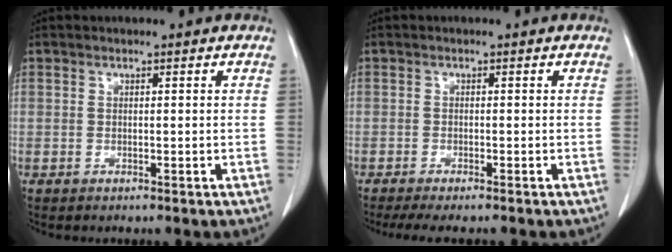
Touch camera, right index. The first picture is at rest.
{"total": 5.9, "force": [-5.0, 0.6, 3.1], "torque": [-0.040, -0.014, -0.076]}